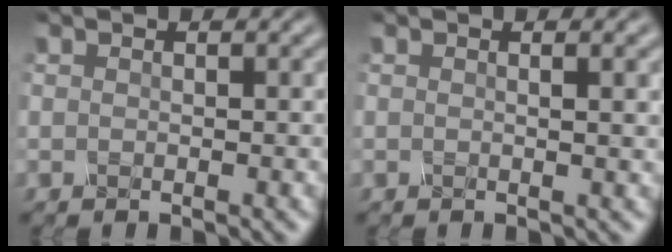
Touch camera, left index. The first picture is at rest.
{"total": 2.3, "force": [0.5, 0.8, 2.1], "torque": [-0.021, 0.003, -0.003]}